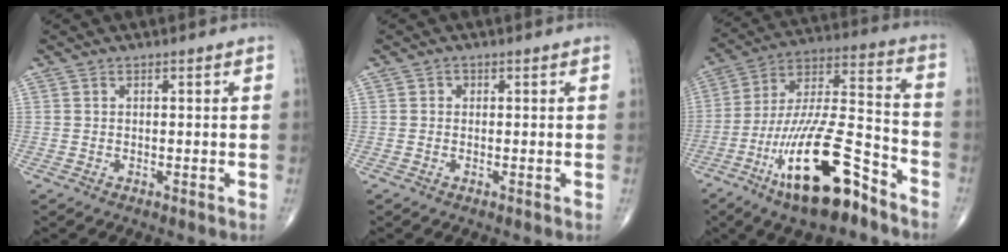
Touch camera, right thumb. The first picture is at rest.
{"total": 0.8, "force": [0.1, 0.7, 0.3], "torque": [0.002, 0.002, 0.000]}
{"total": 22.2, "force": [-12.5, 7.0, 17.0], "torque": [-0.317, 0.073, -0.218]}